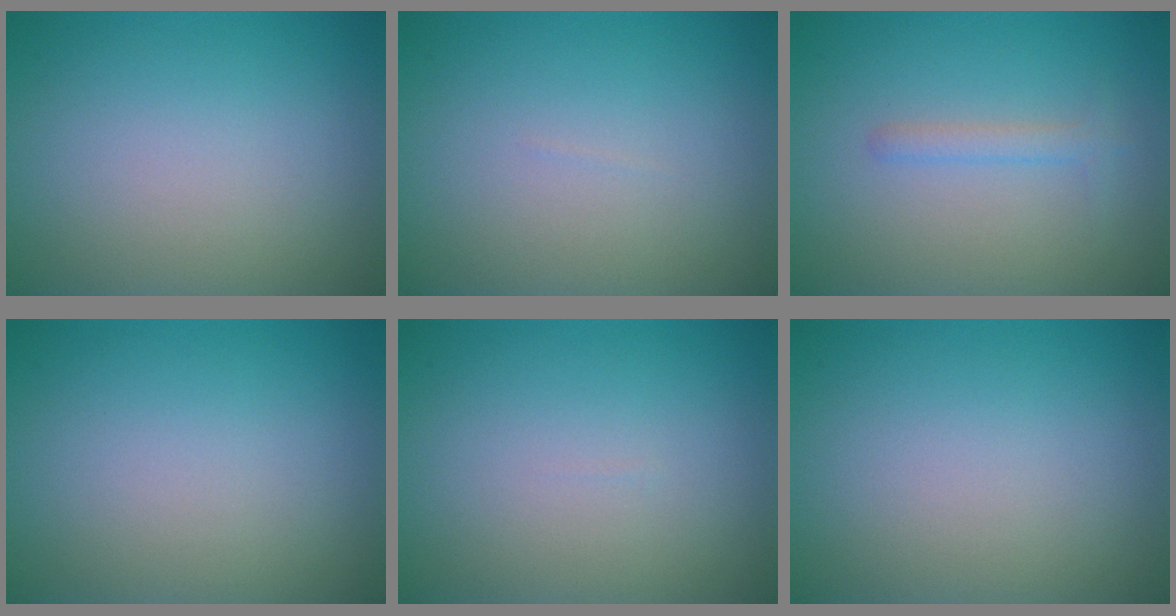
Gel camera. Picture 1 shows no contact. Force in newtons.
{"total": 0.0}
{"total": 1.3, "press": 1.3, "slide": 0.1}
{"total": 0.0}
{"total": 0.0}
{"total": 0.0}